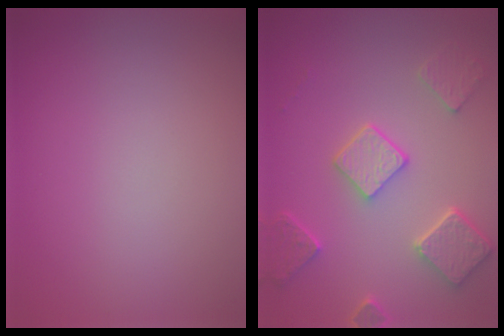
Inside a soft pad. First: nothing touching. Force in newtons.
{"total": 4.9, "press": 3.9, "slide": 2.9}